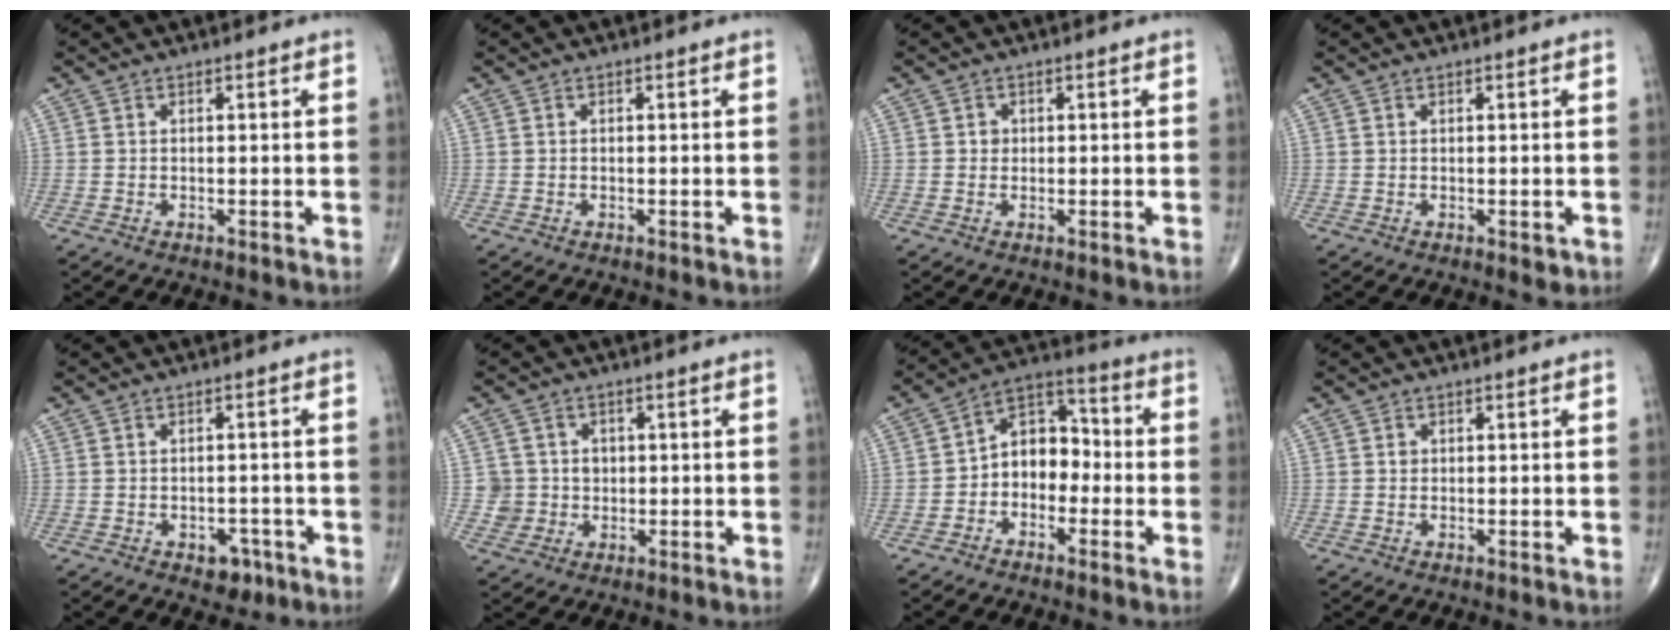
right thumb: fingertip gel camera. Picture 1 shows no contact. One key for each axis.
{"total": 0.0}
{"total": 1.3, "fx": 0.2, "fy": 1.2, "fz": 0.4, "tx": 0.001, "ty": 0.003, "tz": 0.002}
{"total": 1.4, "fx": -0.3, "fy": 0.8, "fz": 1.1, "tx": -0.008, "ty": -0.002, "tz": -0.001}
{"total": 3.8, "fx": -1.9, "fy": 2.6, "fz": 1.9, "tx": -0.004, "ty": 0.012, "tz": -0.022}
{"total": 4.6, "fx": 0.5, "fy": 4.5, "fz": 0.9, "tx": 0.006, "ty": 0.003, "tz": 0.013}
{"total": 9.4, "fx": -1.8, "fy": 6.9, "fz": 6.1, "tx": -0.062, "ty": 0.043, "tz": -0.049}
{"total": 0.8, "fx": 0.2, "fy": 0.7, "fz": 0.3, "tx": 0.000, "ty": 0.002, "tz": 0.004}